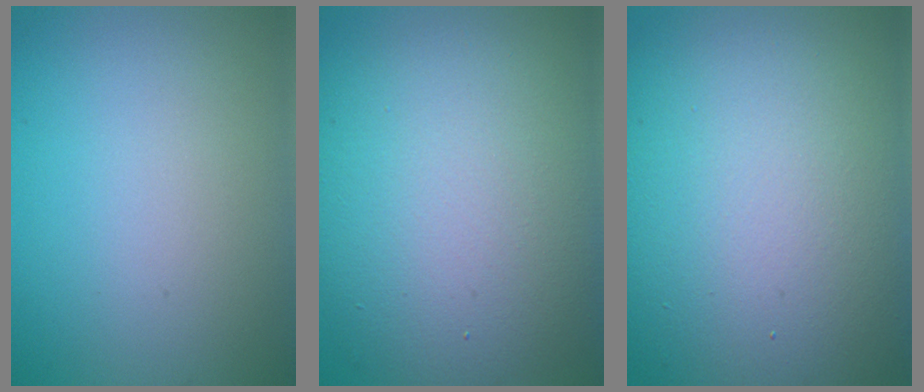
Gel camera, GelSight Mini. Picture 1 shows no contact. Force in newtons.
{"total": 12.1, "press": 12.1, "slide": 0.4}
{"total": 17.2, "press": 17.2, "slide": 1.2}